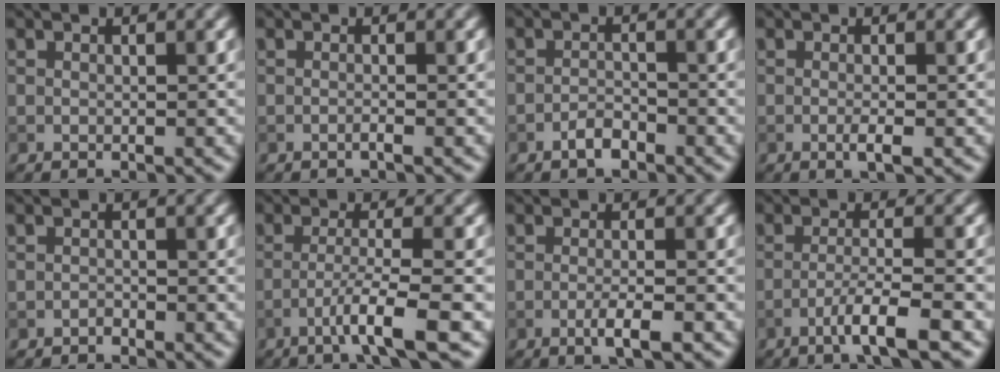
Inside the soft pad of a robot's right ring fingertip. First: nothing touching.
{"total": 0.8, "force": [-0.5, 0.1, 0.6], "torque": [-0.011, -0.004, -0.015]}
{"total": 1.7, "force": [-1.4, 0.5, 0.9], "torque": [-0.017, 0.002, -0.030]}
{"total": 1.5, "force": [-0.6, 0.3, 1.4], "torque": [-0.025, -0.005, -0.015]}
{"total": 0.7, "force": [-0.6, 0.1, 0.1], "torque": [-0.003, -0.002, -0.015]}
{"total": 4.6, "force": [-2.2, 0.2, 4.0], "torque": [-0.067, 0.001, -0.053]}
{"total": 2.6, "force": [-1.2, 0.4, 2.3], "torque": [-0.036, -0.001, -0.027]}
{"total": 4.2, "force": [-2.3, 0.3, 3.5], "torque": [-0.058, 0.004, -0.054]}